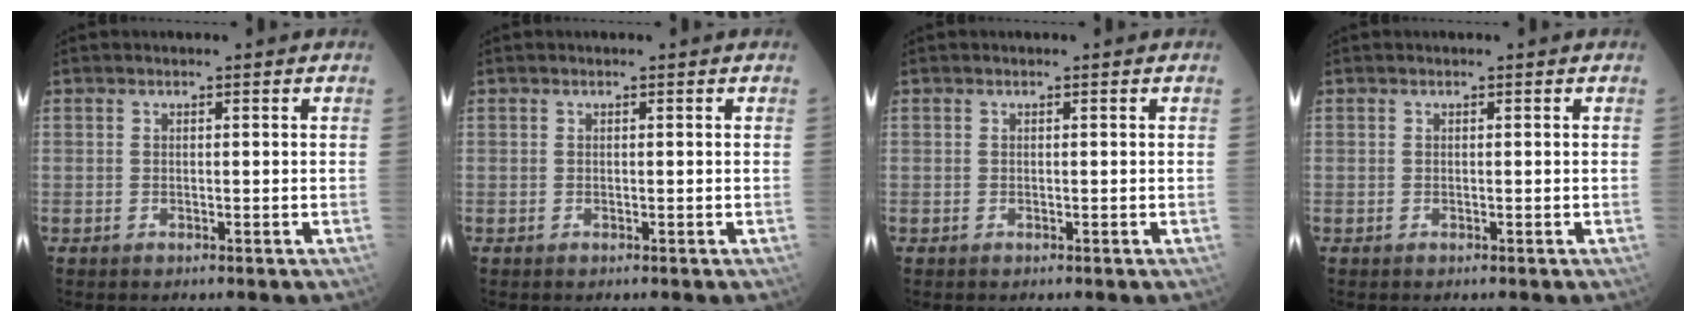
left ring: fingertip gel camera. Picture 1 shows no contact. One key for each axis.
{"total": 0.0}
{"total": 0.0}
{"total": 0.0}